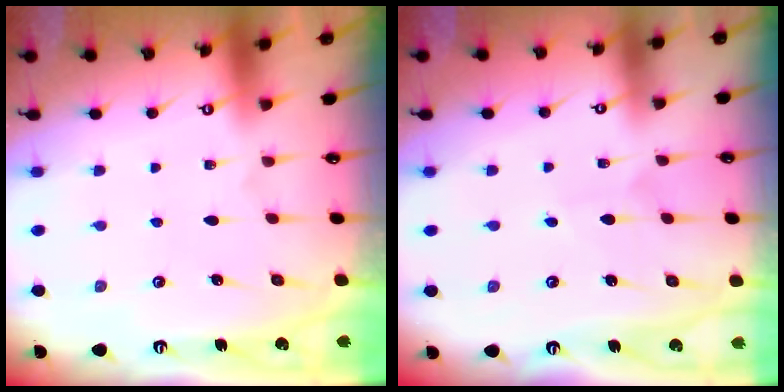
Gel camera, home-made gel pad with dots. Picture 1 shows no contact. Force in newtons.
{"total": 3.1, "press": 3.1, "slide": 0.3}